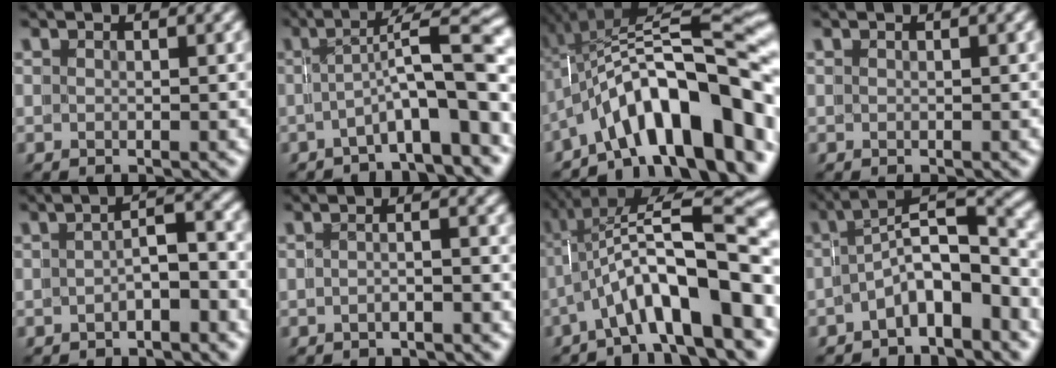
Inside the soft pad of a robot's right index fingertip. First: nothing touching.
{"total": 5.4, "force": [-2.0, 0.2, 5.0], "torque": [-0.069, 0.000, -0.020]}
{"total": 12.6, "force": [-2.1, 5.0, 11.4], "torque": [-0.184, 0.002, -0.028]}
{"total": 0.0}
{"total": 3.0, "force": [-1.9, 0.7, 2.3], "torque": [-0.030, -0.005, -0.026]}
{"total": 1.8, "force": [-1.5, -0.9, 0.4], "torque": [0.001, 0.000, -0.026]}
{"total": 9.8, "force": [-2.0, 3.3, 9.0], "torque": [-0.128, 0.003, -0.022]}
{"total": 6.8, "force": [-3.2, 2.9, 5.2], "torque": [-0.059, -0.004, -0.048]}